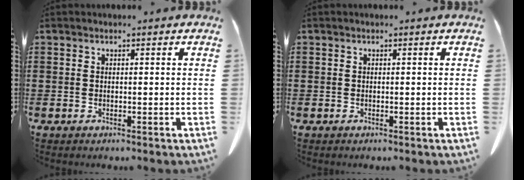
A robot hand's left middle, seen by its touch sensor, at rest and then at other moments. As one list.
[{"total": 0.0}]